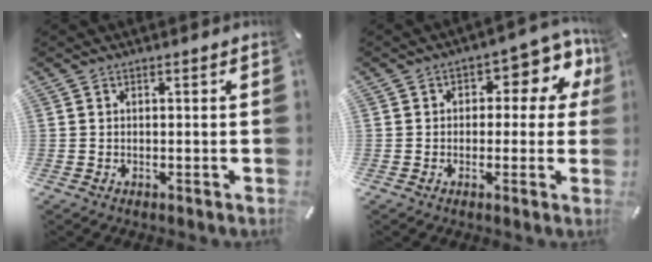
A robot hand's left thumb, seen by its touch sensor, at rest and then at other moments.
{"total": 8.8, "force": [2.5, 5.4, 6.6], "torque": [-0.078, -0.013, 0.037]}